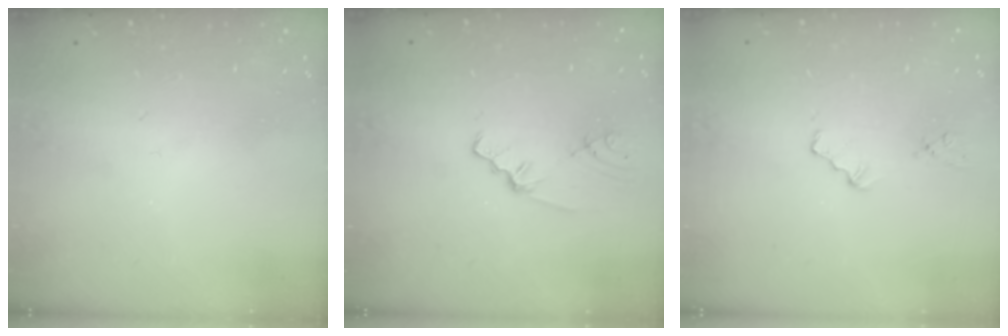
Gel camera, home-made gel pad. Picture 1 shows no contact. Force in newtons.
{"total": 2.1, "press": 2.1, "slide": 0.3}
{"total": 1.2, "press": 1.2, "slide": 0.3}